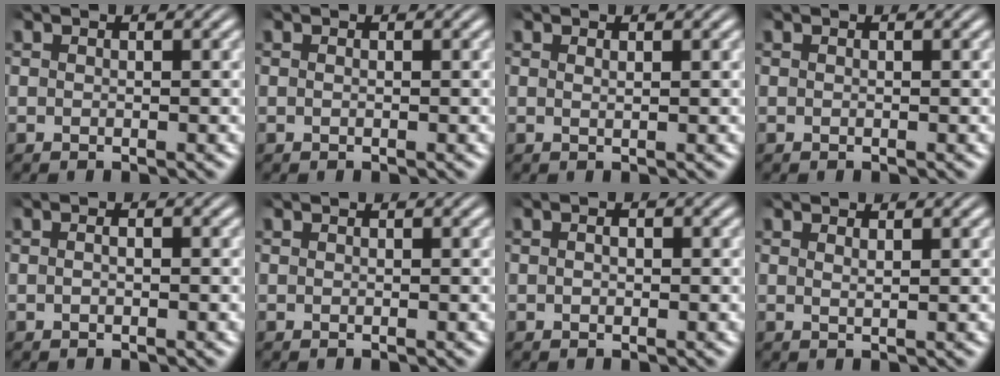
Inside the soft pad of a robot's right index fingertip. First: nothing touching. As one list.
[{"total": 0.0}, {"total": 0.7, "force": [0.3, -0.5, 0.3], "torque": [-0.005, -0.007, 0.009]}, {"total": 0.0}, {"total": 0.9, "force": [-0.3, 0.3, 0.8], "torque": [-0.016, 0.000, -0.007]}, {"total": 0.0}, {"total": 0.9, "force": [-0.1, 0.5, 0.7], "torque": [-0.015, -0.004, -0.002]}, {"total": 0.9, "force": [0.5, -0.6, 0.3], "torque": [-0.004, -0.008, 0.015]}]